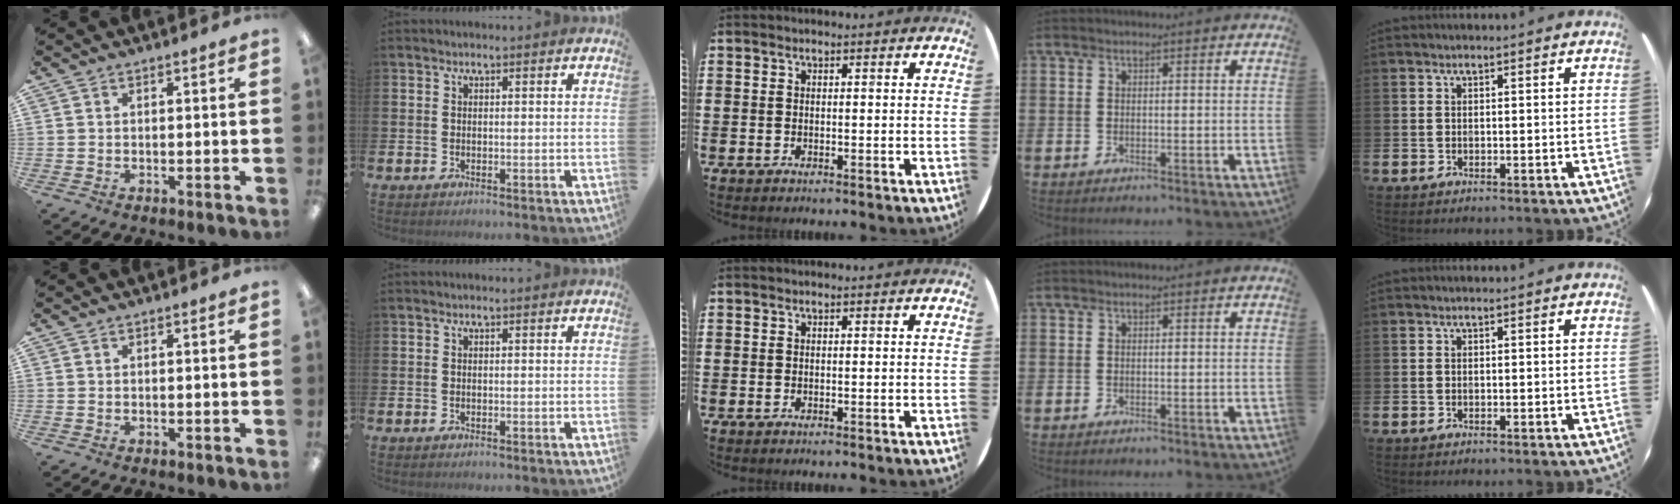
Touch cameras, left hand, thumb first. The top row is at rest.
{}